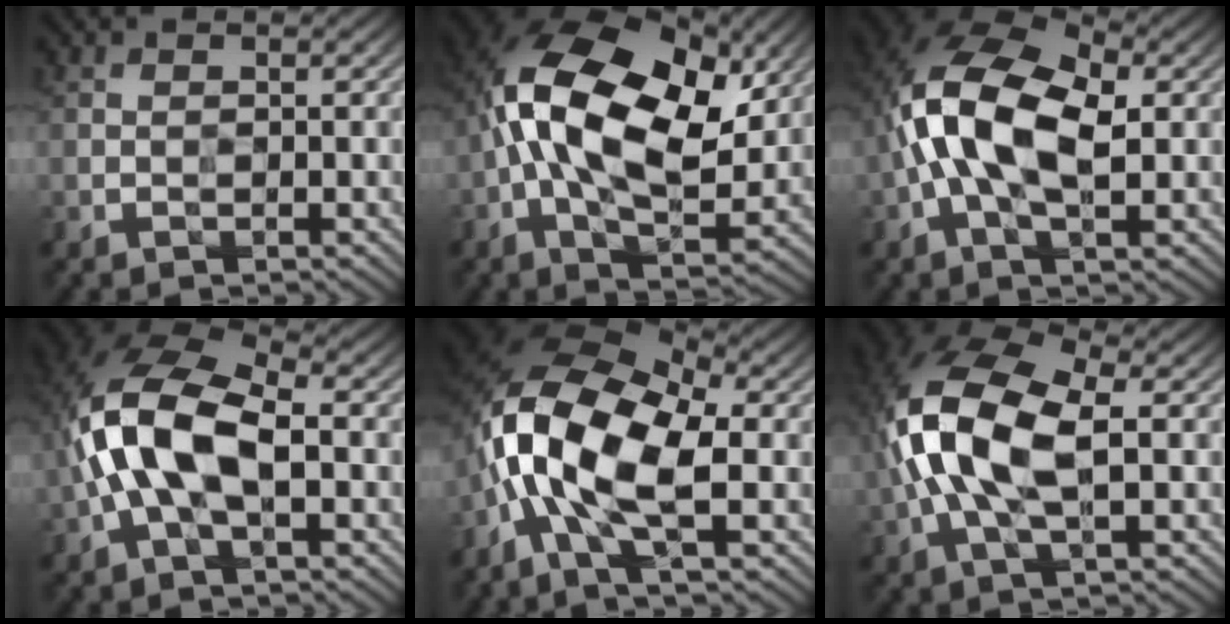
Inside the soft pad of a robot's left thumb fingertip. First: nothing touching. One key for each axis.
{"total": 17.0, "fx": 2.7, "fy": 9.9, "fz": 13.6, "tx": -0.276, "ty": 0.013, "tz": 0.042}
{"total": 12.8, "fx": 0.0, "fy": 6.9, "fz": 10.8, "tx": -0.237, "ty": 0.024, "tz": -0.013}
{"total": 11.9, "fx": -0.8, "fy": 6.2, "fz": 10.1, "tx": -0.236, "ty": 0.020, "tz": -0.024}
{"total": 13.1, "fx": -2.6, "fy": 5.8, "fz": 11.5, "tx": -0.262, "ty": 0.001, "tz": -0.065}
{"total": 13.0, "fx": 0.2, "fy": 6.6, "fz": 11.1, "tx": -0.272, "ty": 0.018, "tz": -0.001}